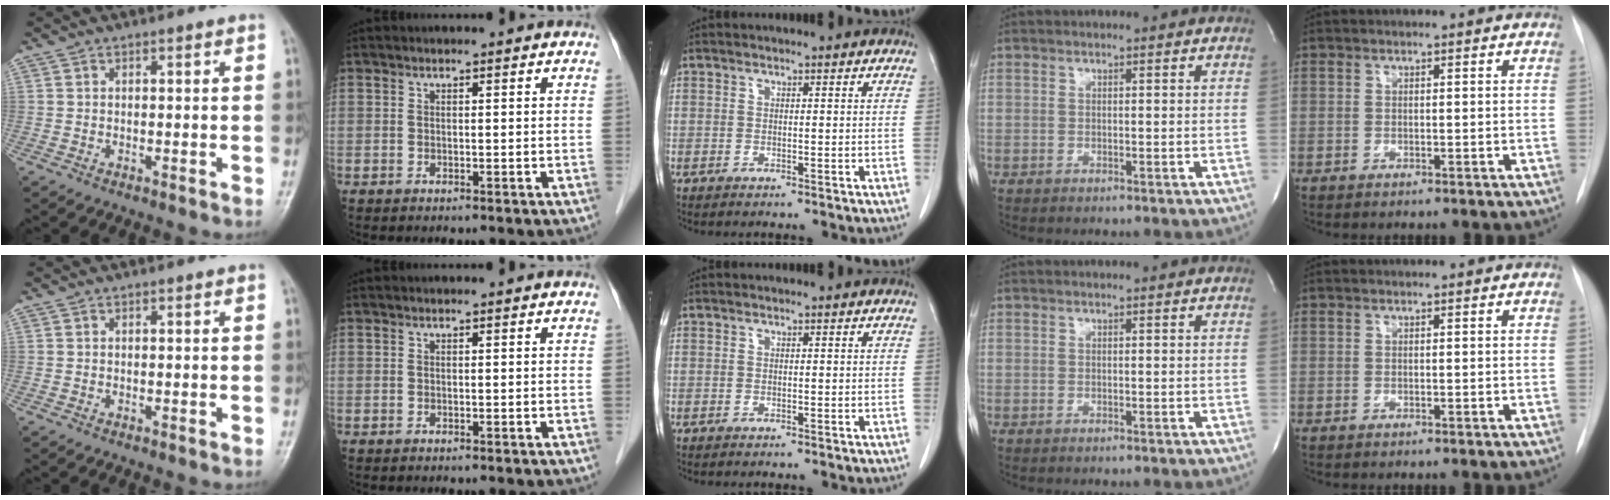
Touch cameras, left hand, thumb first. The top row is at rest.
{}